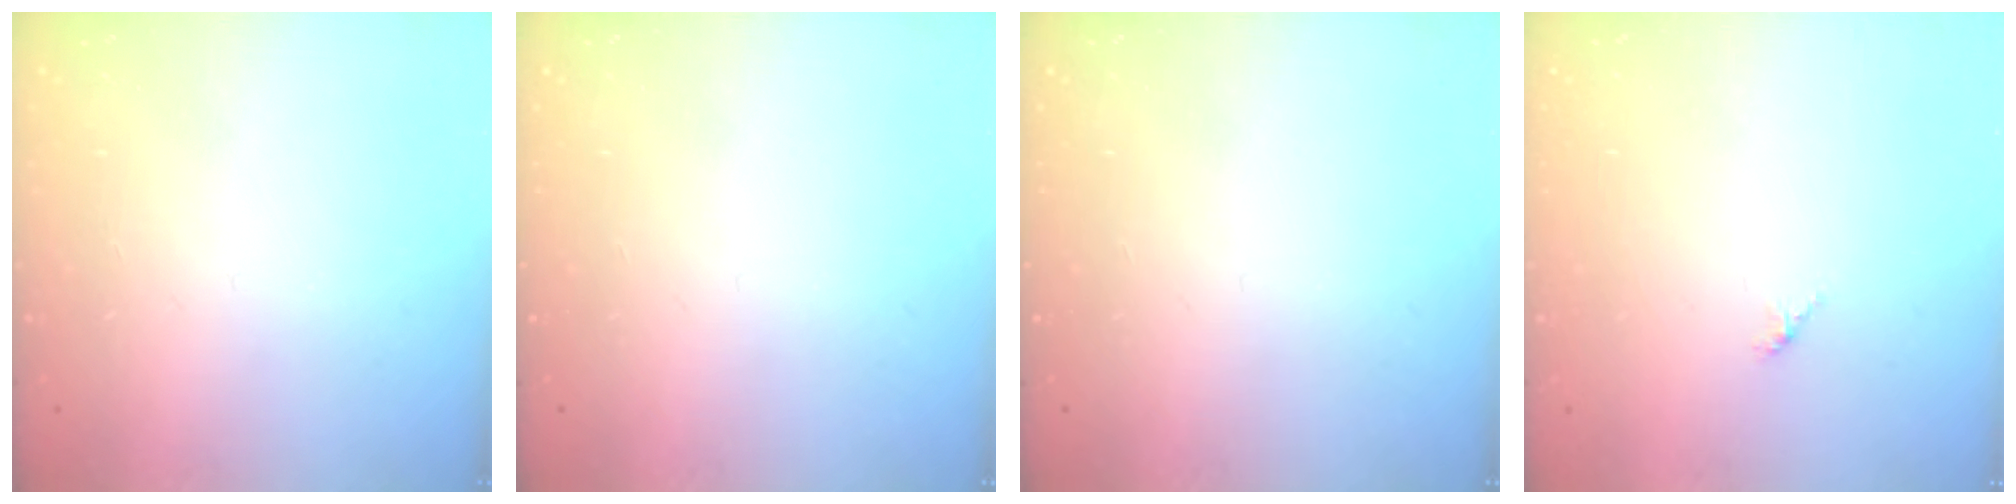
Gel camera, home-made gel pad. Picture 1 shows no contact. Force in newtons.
{"total": 0.0}
{"total": 0.0}
{"total": 1.5, "press": 1.4, "slide": 0.4}